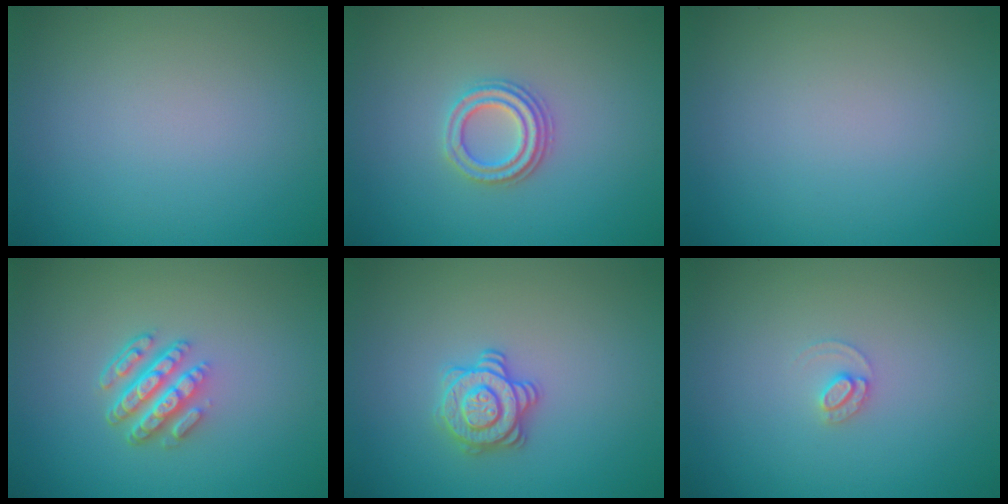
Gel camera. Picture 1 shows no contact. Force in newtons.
{"total": 2.7, "press": 2.5, "slide": 1.2}
{"total": 0.0}
{"total": 4.5, "press": 3.1, "slide": 3.2}
{"total": 2.8, "press": 2.7, "slide": 0.7}
{"total": 1.2, "press": 1.2, "slide": 0.0}